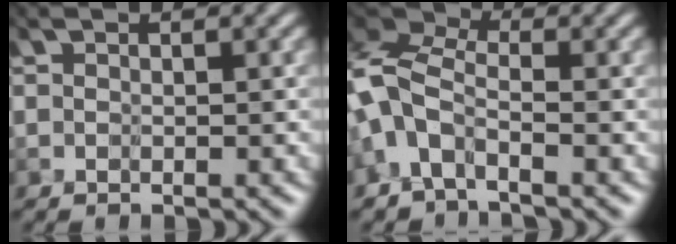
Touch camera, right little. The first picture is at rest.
{"total": 4.4, "force": [-2.6, 2.3, 2.7], "torque": [-0.066, 0.008, -0.067]}